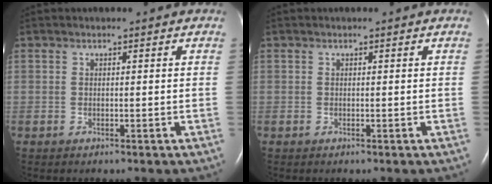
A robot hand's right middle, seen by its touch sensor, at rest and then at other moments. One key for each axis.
{"total": 0.0}